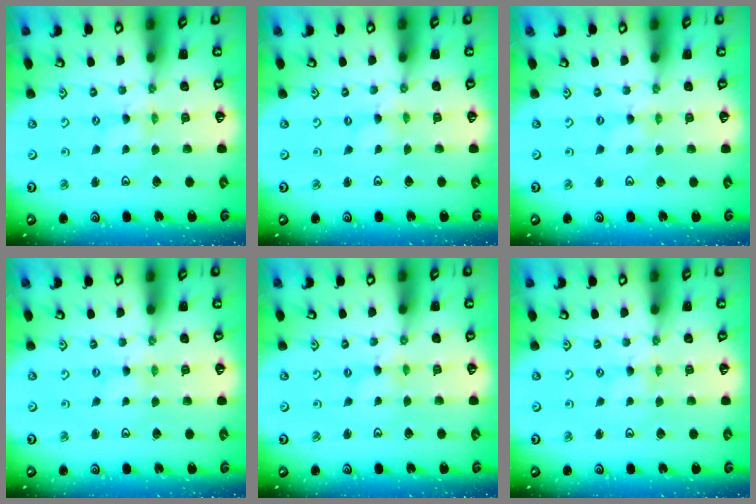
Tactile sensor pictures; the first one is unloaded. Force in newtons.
{"total": 0.0}
{"total": 0.0}
{"total": 0.0}
{"total": 0.0}
{"total": 0.0}